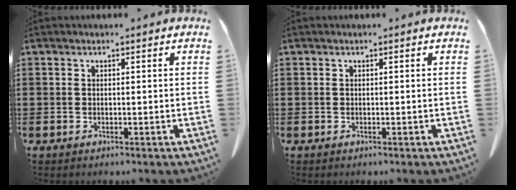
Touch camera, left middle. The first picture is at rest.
{"total": 0.0}